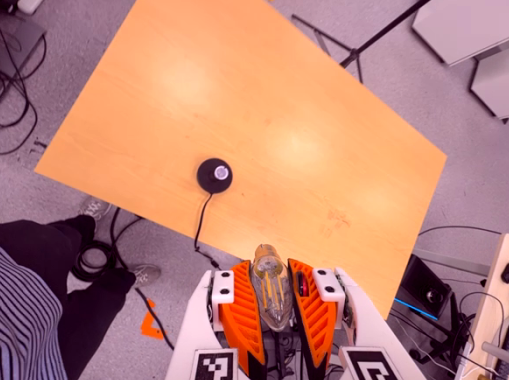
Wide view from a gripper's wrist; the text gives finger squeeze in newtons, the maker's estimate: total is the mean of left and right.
{"total": 22.0, "left": 25.0, "right": 18.9}